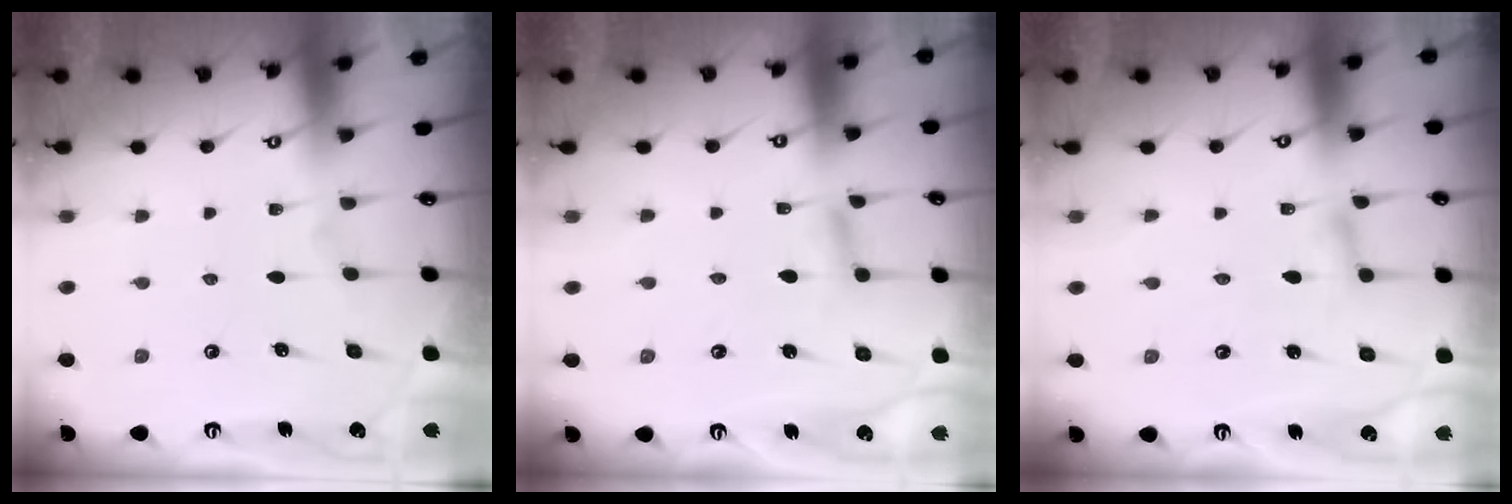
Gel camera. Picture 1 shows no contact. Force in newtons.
{"total": 3.4, "press": 3.4, "slide": 0.1}
{"total": 2.0, "press": 2.0, "slide": 0.2}